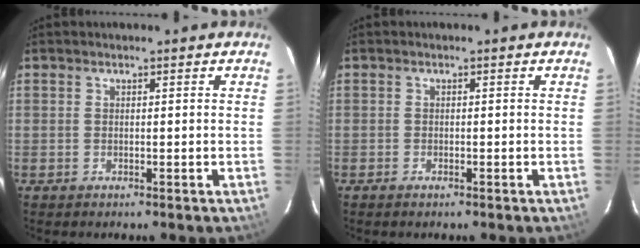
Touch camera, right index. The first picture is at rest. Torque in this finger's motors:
{"motor_torque": [-0.12, -0.07, 0.07, 0.01]}